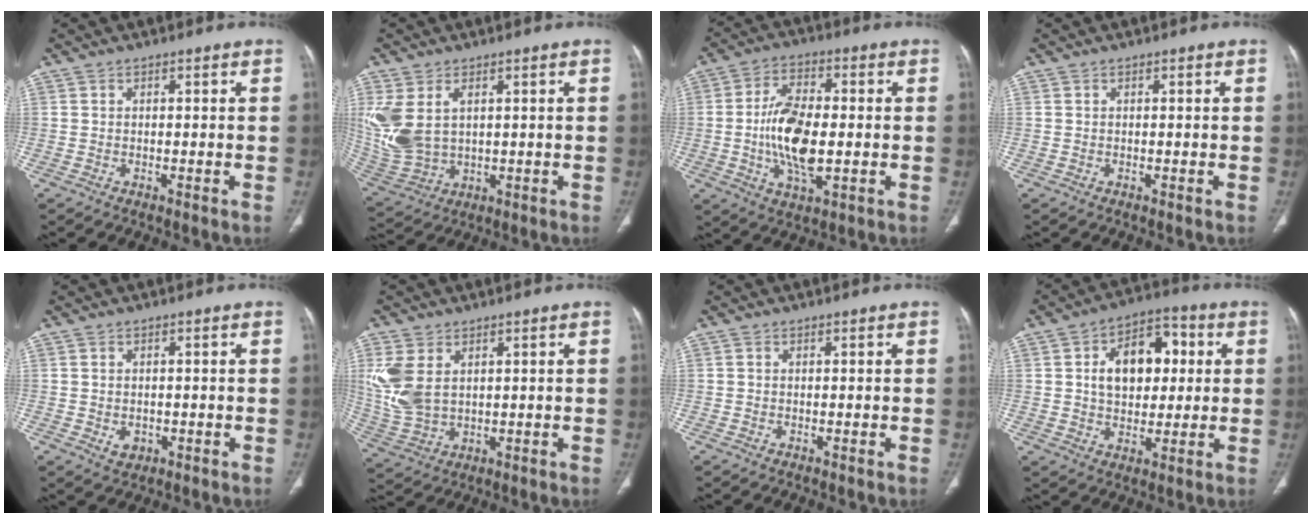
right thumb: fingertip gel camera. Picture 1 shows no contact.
{"total": 13.1, "force": [3.1, 8.5, 9.5], "torque": [-0.229, -0.007, 0.083]}
{"total": 12.9, "force": [-1.1, 6.3, 11.2], "torque": [-0.209, 0.003, -0.019]}
{"total": 0.0}
{"total": 2.4, "force": [-0.5, 1.9, 1.4], "torque": [-0.018, -0.001, 0.001]}
{"total": 9.8, "force": [2.8, 6.3, 7.0], "torque": [-0.161, -0.007, 0.072]}
{"total": 0.0}
{"total": 13.8, "force": [2.5, 9.1, 10.1], "torque": [-0.119, 0.016, 0.035]}